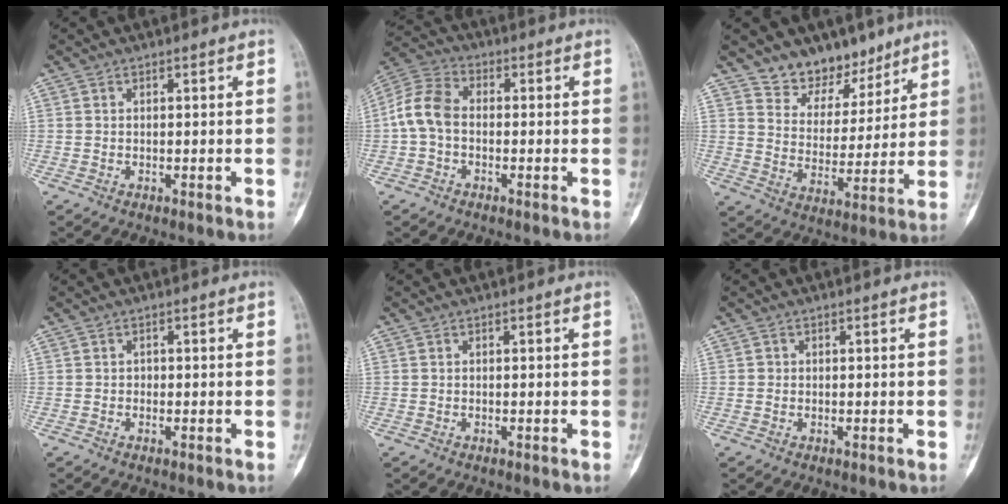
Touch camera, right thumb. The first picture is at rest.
{"total": 8.0, "force": [-0.8, 5.5, 5.8], "torque": [-0.114, 0.023, -0.030]}
{"total": 10.7, "force": [8.4, 6.1, 2.6], "torque": [0.002, -0.062, 0.151]}
{"total": 0.6, "force": [-0.2, 0.5, 0.3], "torque": [-0.001, 0.002, -0.007]}
{"total": 0.0}
{"total": 0.6, "force": [0.0, 0.6, 0.1], "torque": [0.002, 0.003, 0.000]}